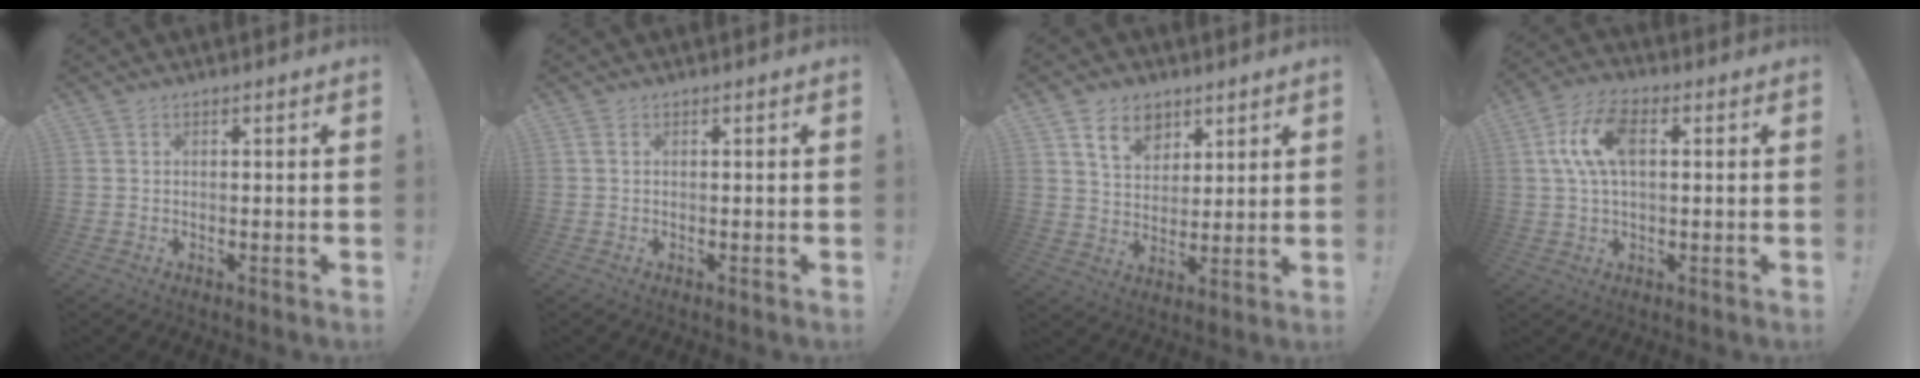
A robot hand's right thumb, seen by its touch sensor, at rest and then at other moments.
{"total": 0.7, "force": [0.1, 0.0, 0.7], "torque": [-0.016, 0.002, 0.001]}
{"total": 9.7, "force": [5.9, 6.8, 3.7], "torque": [-0.053, -0.025, 0.112]}
{"total": 11.0, "force": [2.5, 6.0, 8.9], "torque": [-0.177, 0.008, 0.044]}